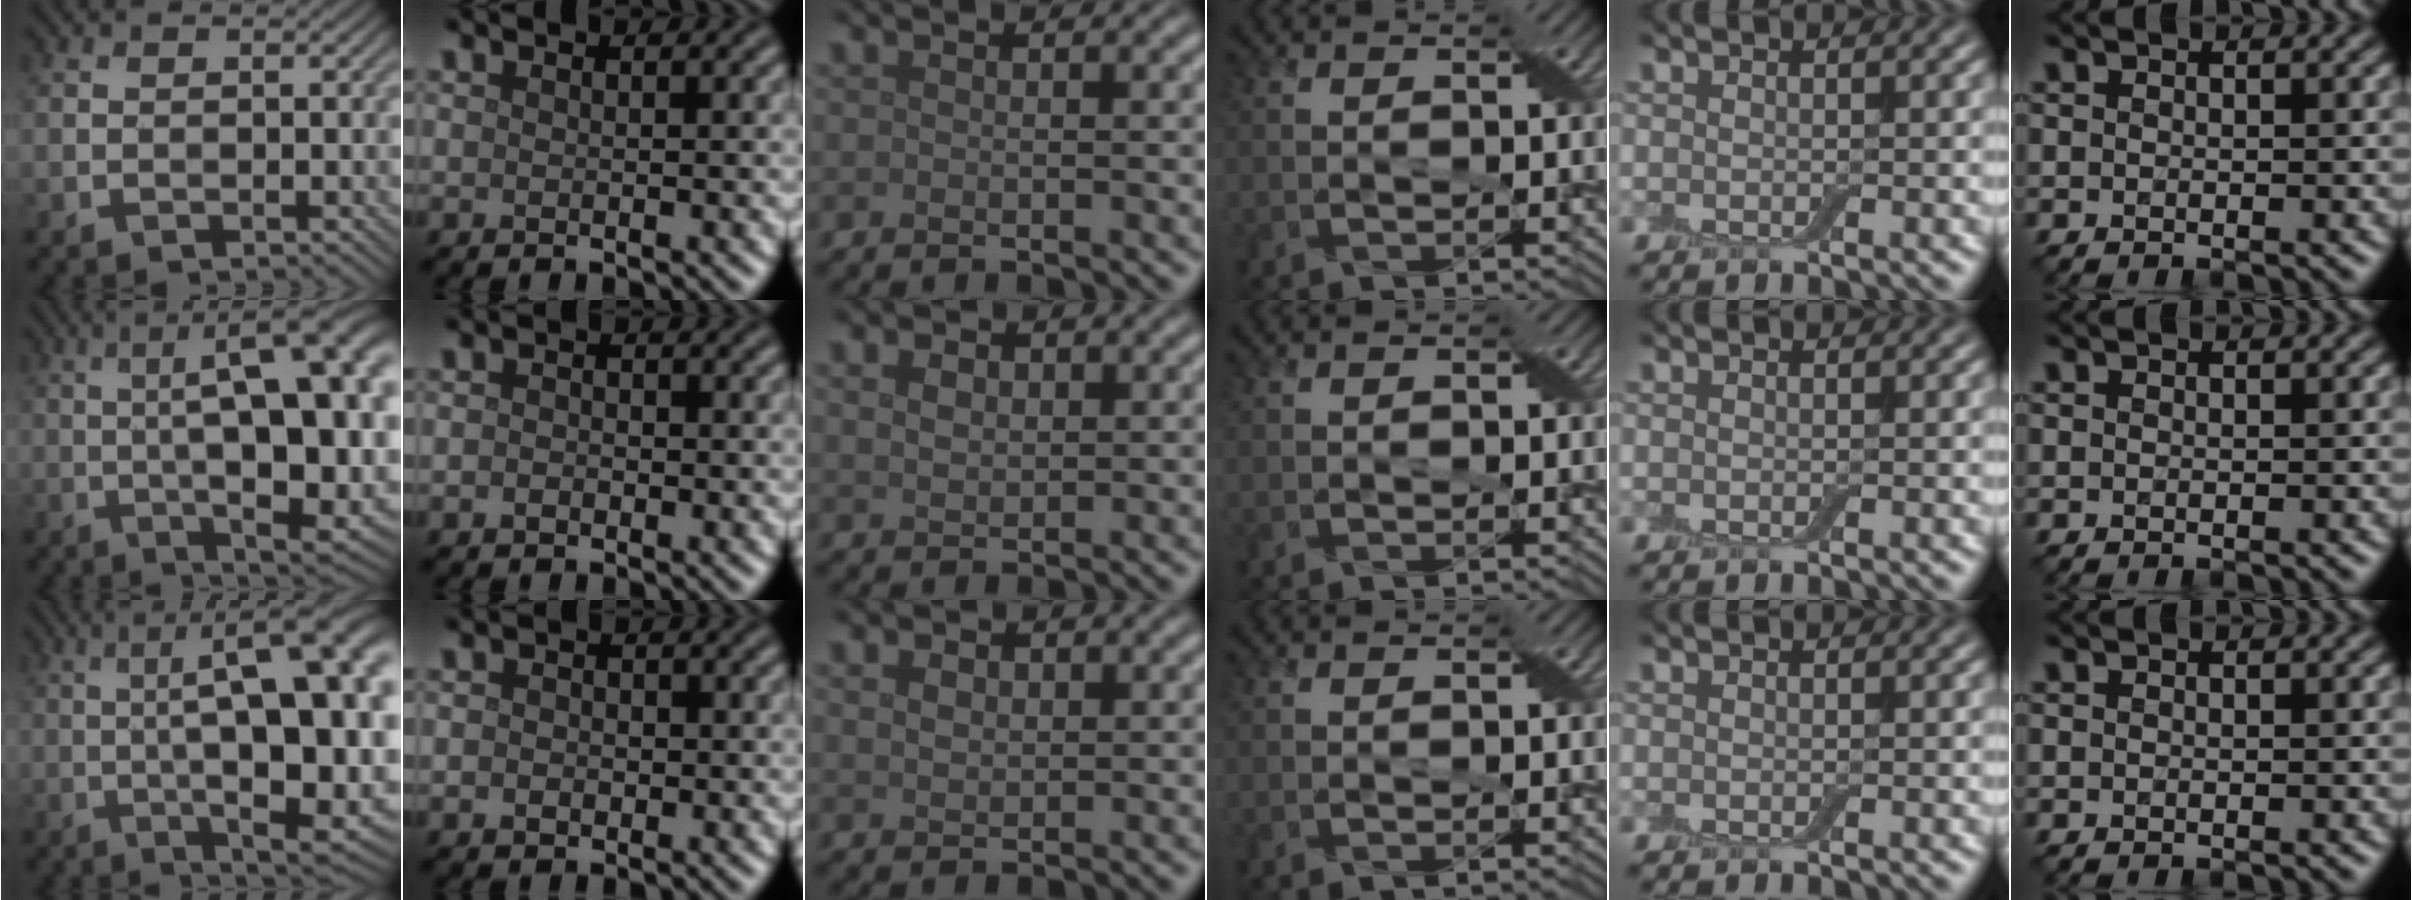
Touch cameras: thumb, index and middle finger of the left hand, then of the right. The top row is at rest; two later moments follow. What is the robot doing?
{"motion": "peel", "object": "adhesive wrap"}